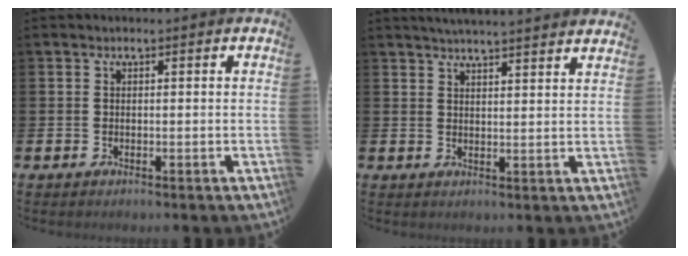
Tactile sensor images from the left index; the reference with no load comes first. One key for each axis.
{"total": 3.9, "fx": 3.8, "fy": -0.7, "fz": 0.3, "tx": -0.009, "ty": -0.024, "tz": 0.068}